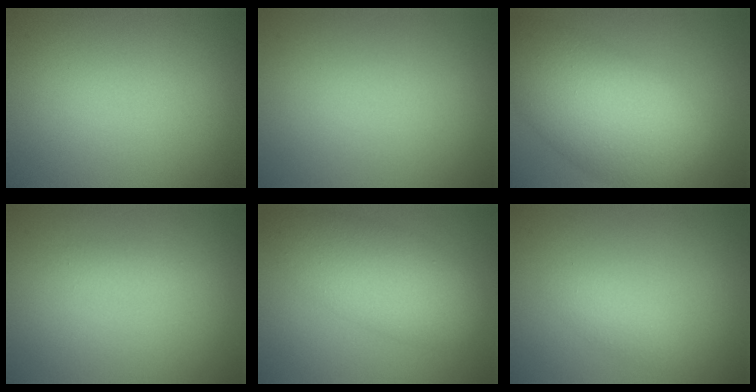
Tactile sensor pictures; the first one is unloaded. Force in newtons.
{"total": 0.0}
{"total": 10.0, "press": 10.0, "slide": 0.4}
{"total": 0.8, "press": 0.8, "slide": 0.0}
{"total": 6.1, "press": 6.1, "slide": 0.0}
{"total": 1.2, "press": 1.2, "slide": 0.1}